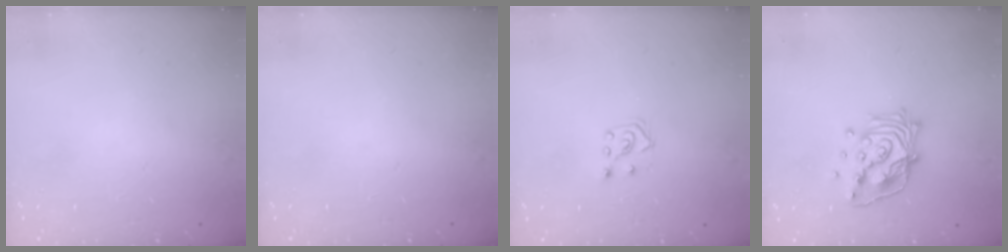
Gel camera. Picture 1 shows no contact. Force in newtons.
{"total": 0.0}
{"total": 4.6, "press": 4.5, "slide": 0.8}
{"total": 15.9, "press": 15.9, "slide": 1.3}